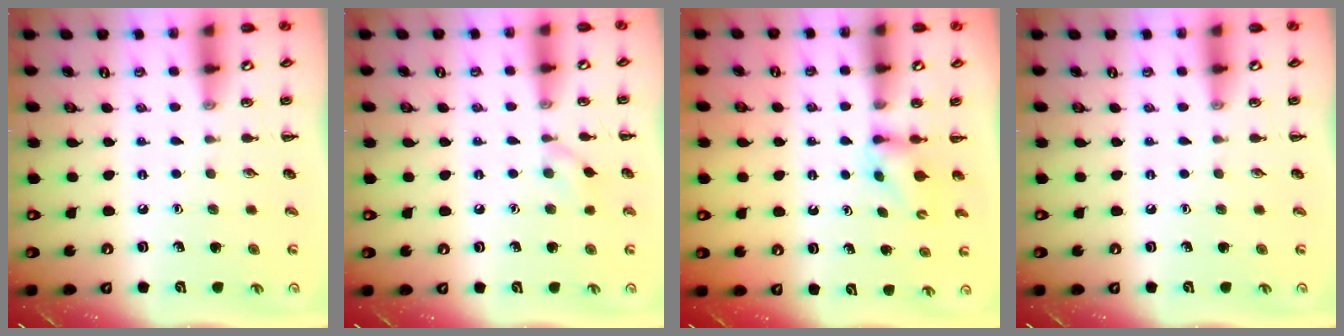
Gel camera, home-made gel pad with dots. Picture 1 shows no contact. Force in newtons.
{"total": 5.9, "press": 5.6, "slide": 1.9}
{"total": 2.8, "press": 2.5, "slide": 1.3}
{"total": 0.0}